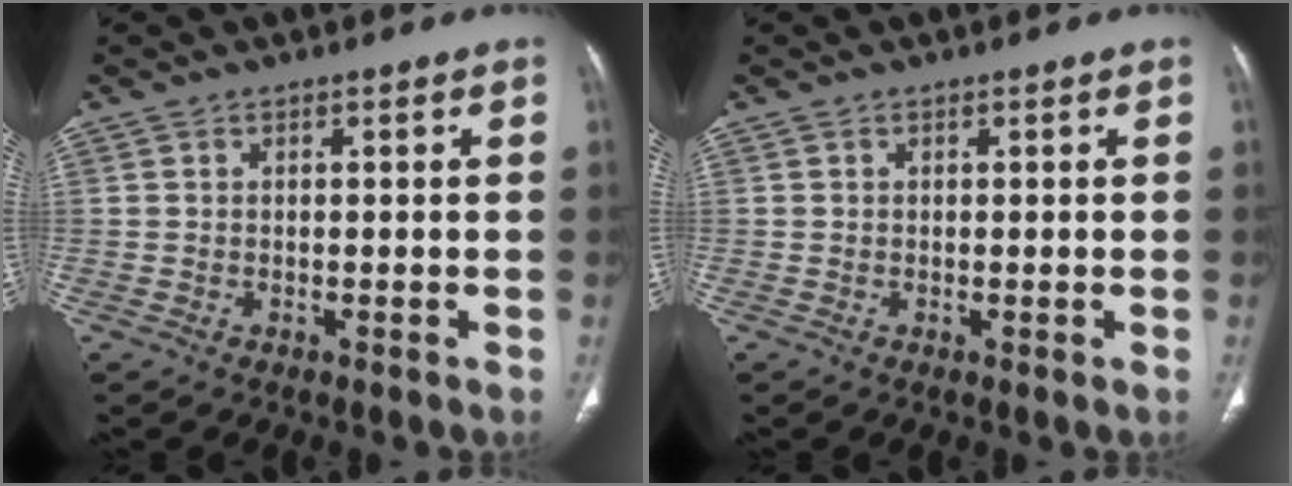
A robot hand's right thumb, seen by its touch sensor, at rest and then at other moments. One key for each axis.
{"total": 0.0}